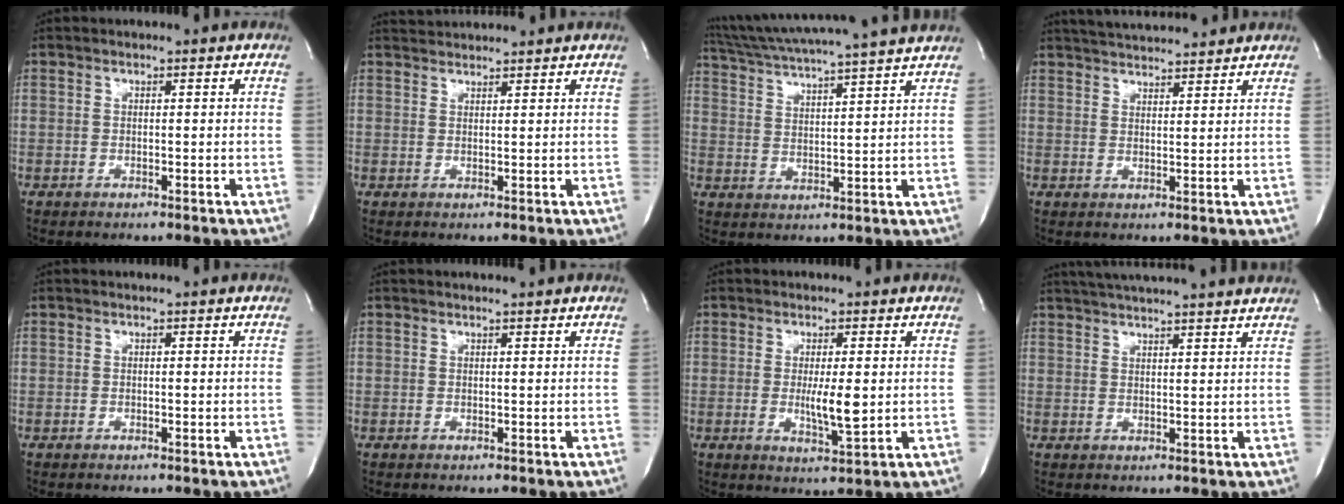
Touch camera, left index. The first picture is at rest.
{"total": 3.8, "force": [3.8, -0.1, 0.2], "torque": [-0.009, 0.026, 0.063]}
{"total": 17.9, "force": [16.0, -1.5, 7.9], "torque": [-0.148, -0.005, 0.233]}
{"total": 10.0, "force": [9.4, 1.1, 3.2], "torque": [-0.061, 0.021, 0.140]}
{"total": 0.0}
{"total": 1.2, "force": [1.2, -0.2, 0.2], "torque": [-0.006, 0.000, 0.018]}
{"total": 4.7, "force": [0.0, 0.6, 4.6], "torque": [-0.083, -0.014, 0.002]}
{"total": 15.7, "force": [14.4, 0.1, 6.3], "torque": [-0.112, 0.017, 0.193]}